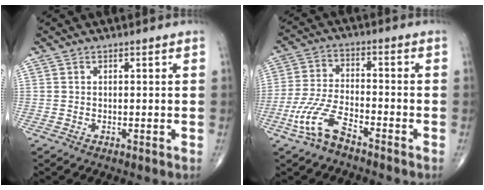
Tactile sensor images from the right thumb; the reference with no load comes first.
{"total": 8.7, "force": [-5.6, 3.2, 6.0], "torque": [-0.143, 0.028, -0.112]}